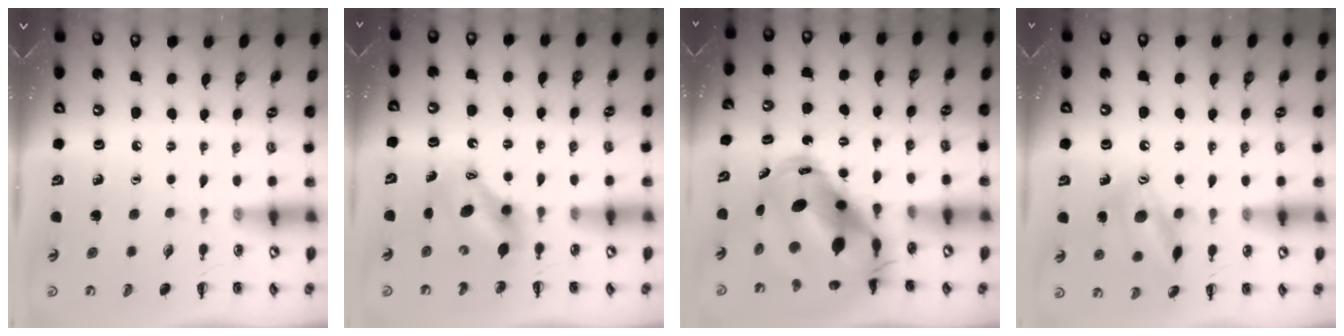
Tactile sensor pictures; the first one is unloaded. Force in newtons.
{"total": 7.5, "press": 7.3, "slide": 1.4}
{"total": 16.2, "press": 15.7, "slide": 4.2}
{"total": 14.9, "press": 14.8, "slide": 1.3}